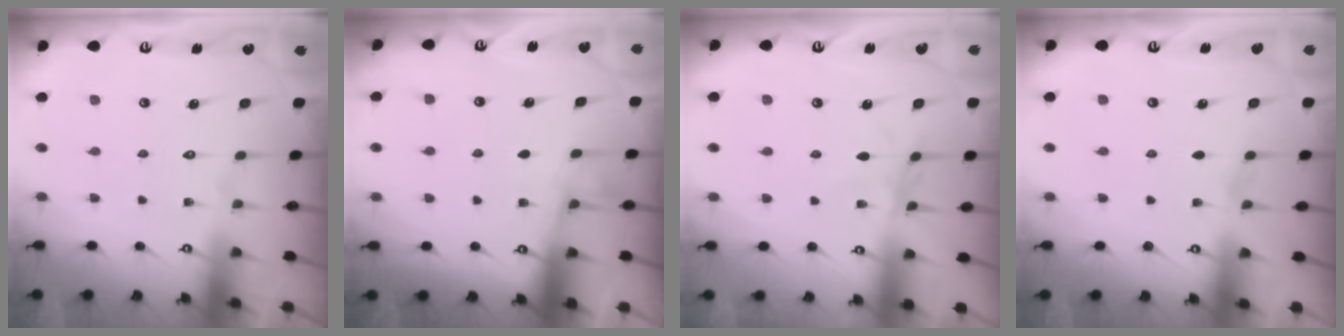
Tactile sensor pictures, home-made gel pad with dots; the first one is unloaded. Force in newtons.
{"total": 2.7, "press": 2.5, "slide": 1.2}
{"total": 2.7, "press": 2.7, "slide": 0.4}
{"total": 3.8, "press": 2.9, "slide": 2.4}